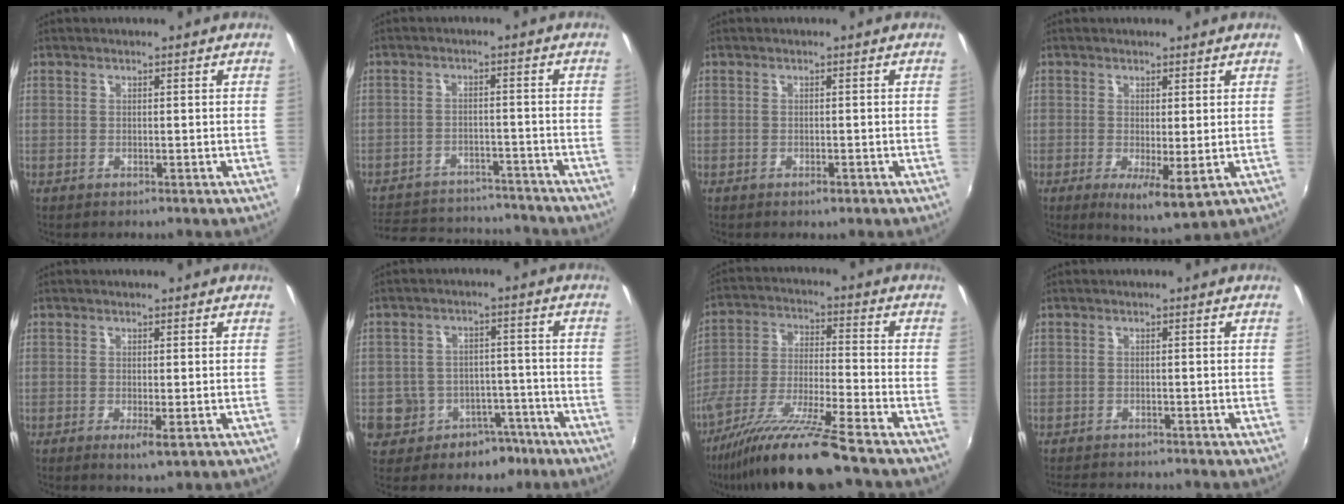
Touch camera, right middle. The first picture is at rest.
{"total": 19.0, "force": [-16.5, 6.6, 6.7], "torque": [-0.155, 0.013, -0.218]}
{"total": 1.0, "force": [-0.7, 0.4, 0.6], "torque": [-0.010, 0.000, -0.011]}
{"total": 5.7, "force": [-1.0, 1.5, 5.4], "torque": [-0.085, -0.015, -0.008]}
{"total": 2.5, "force": [-0.9, 0.3, 2.4], "torque": [-0.047, -0.009, -0.013]}
{"total": 11.2, "force": [-5.5, 8.9, 4.0], "torque": [-0.096, 0.035, -0.057]}
{"total": 15.8, "force": [-12.7, -0.6, 9.4], "torque": [-0.192, -0.029, -0.234]}
{"total": 4.8, "force": [-4.5, 1.0, 1.4], "torque": [-0.040, -0.010, -0.069]}